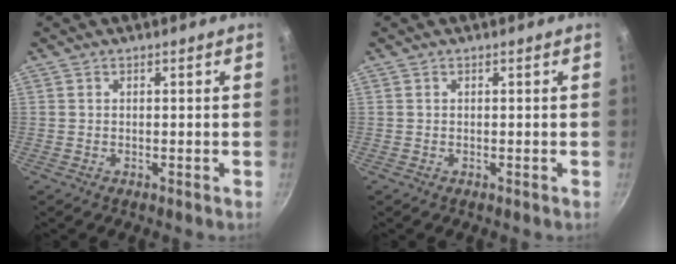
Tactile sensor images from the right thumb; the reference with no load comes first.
{"total": 0.0}